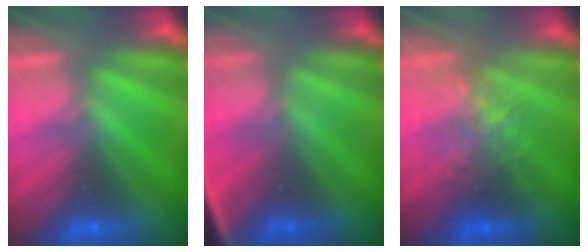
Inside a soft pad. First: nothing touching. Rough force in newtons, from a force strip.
{"total": 2.8}
{"total": 2.5}